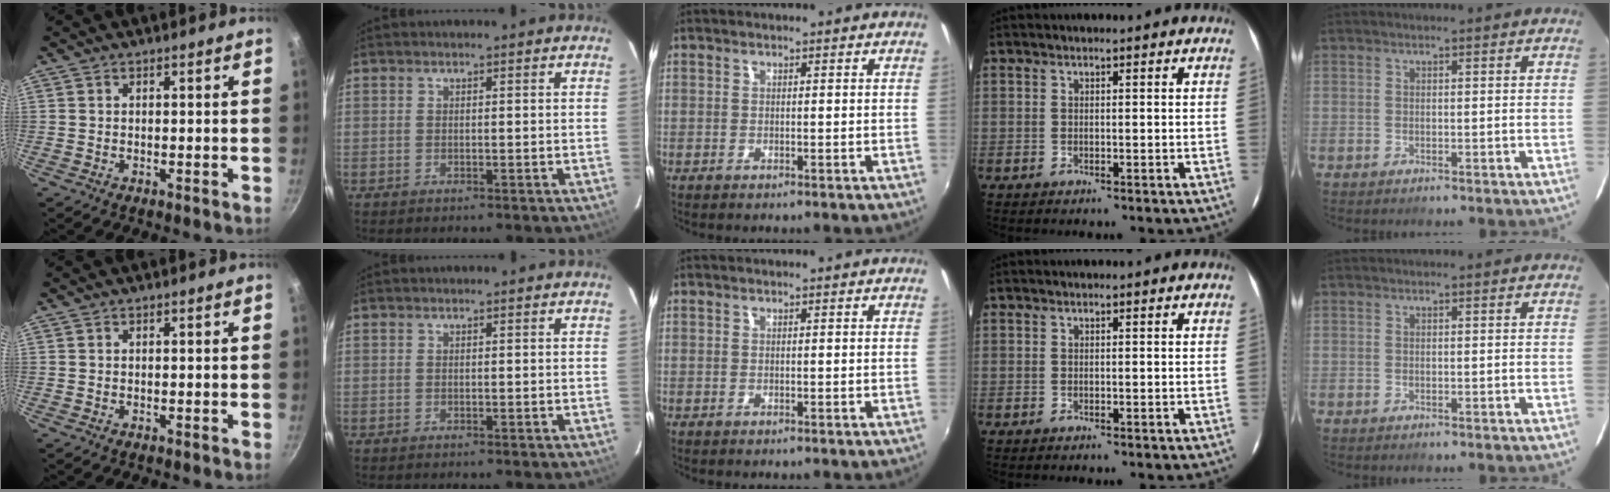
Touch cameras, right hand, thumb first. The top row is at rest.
{}